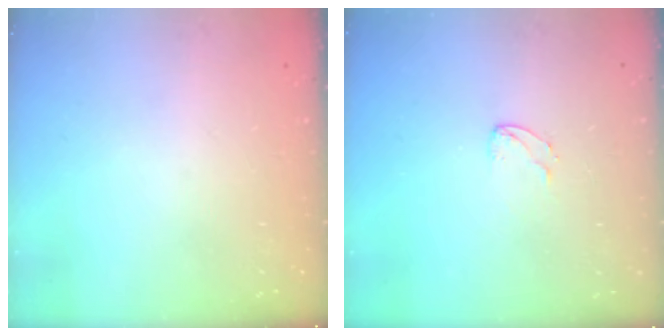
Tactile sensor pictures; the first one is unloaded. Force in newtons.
{"total": 3.1, "press": 3.1, "slide": 0.2}